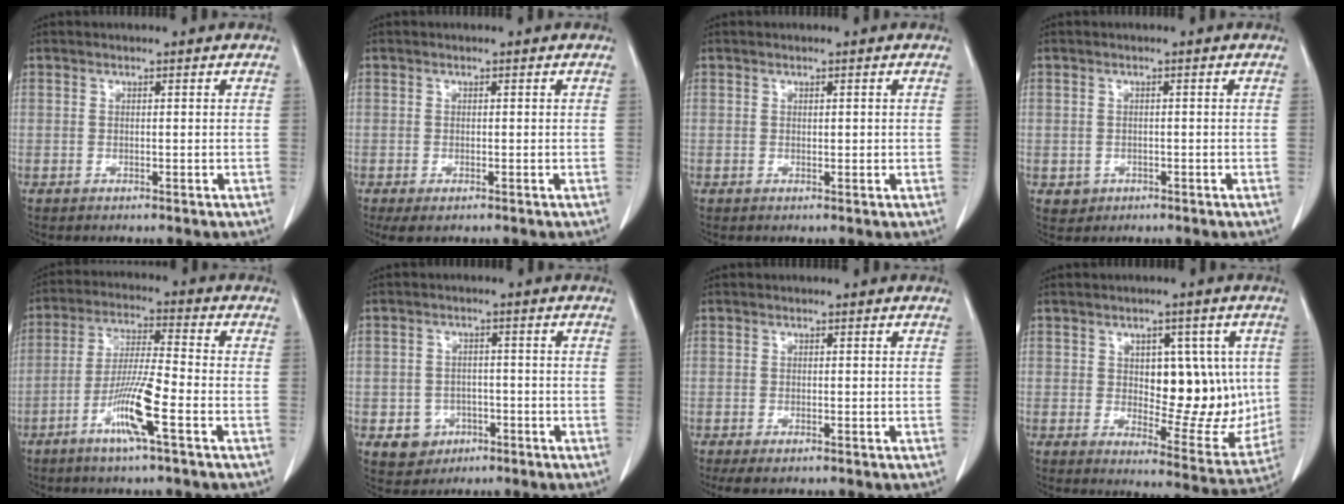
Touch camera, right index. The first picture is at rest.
{"total": 2.2, "force": [-1.3, 0.8, 1.6], "torque": [-0.027, -0.005, -0.014]}
{"total": 0.6, "force": [0.1, 0.3, 0.5], "torque": [-0.007, 0.000, 0.003]}
{"total": 2.0, "force": [-0.6, 1.9, 0.2], "torque": [0.003, 0.008, -0.003]}
{"total": 9.6, "force": [-4.3, -0.1, 8.6], "torque": [-0.168, -0.008, -0.086]}
{"total": 4.7, "force": [-1.8, 4.2, 0.9], "torque": [-0.006, 0.012, -0.017]}
{"total": 2.3, "force": [-1.5, 0.7, 1.6], "torque": [-0.027, -0.006, -0.020]}
{"total": 13.0, "force": [1.3, 6.5, 11.2], "torque": [-0.129, 0.002, 0.036]}